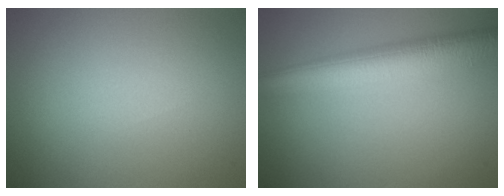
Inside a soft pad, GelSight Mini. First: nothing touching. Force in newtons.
{"total": 7.0, "press": 7.0, "slide": 0.3}